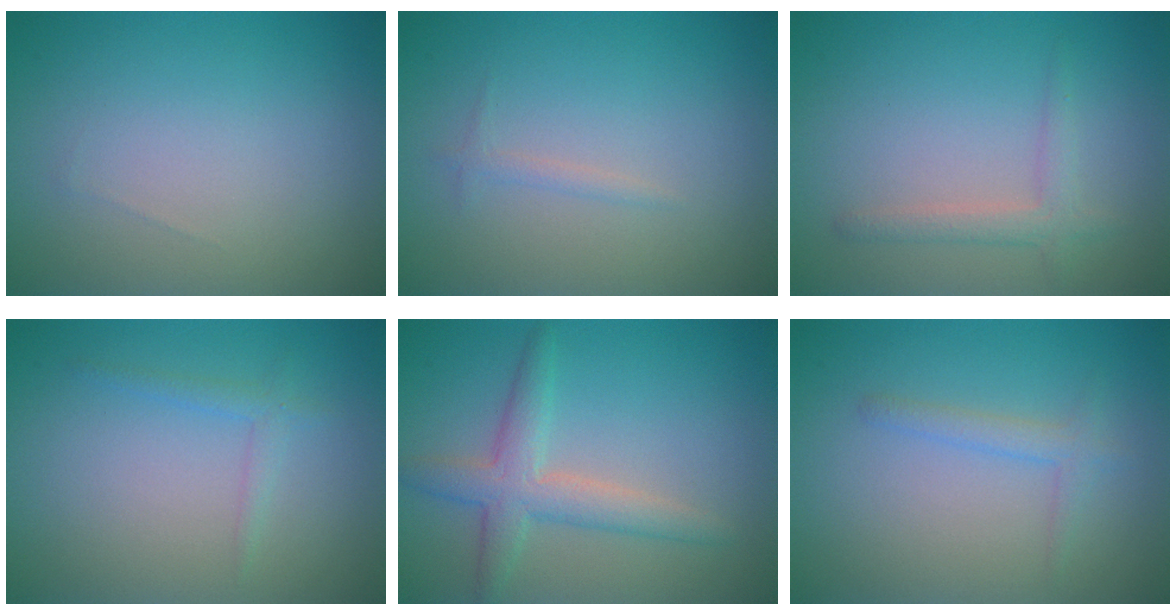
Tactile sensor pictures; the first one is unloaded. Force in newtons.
{"total": 0.7, "press": 0.7, "slide": 0.1}
{"total": 2.0, "press": 1.9, "slide": 0.1}
{"total": 1.2, "press": 1.2, "slide": 0.1}
{"total": 3.7, "press": 3.7, "slide": 0.2}
{"total": 1.6, "press": 1.6, "slide": 0.1}